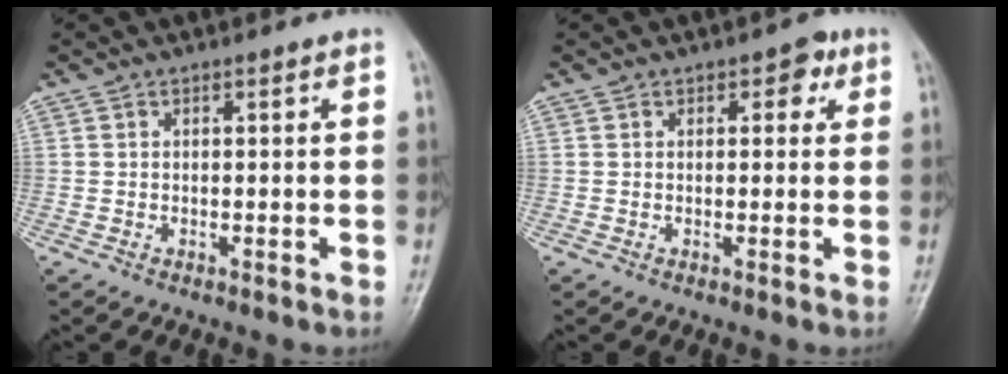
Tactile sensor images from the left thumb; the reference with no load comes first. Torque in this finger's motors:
{"motor_torque": [0.47, 0.08, 0.19, -0.20, -0.05]}